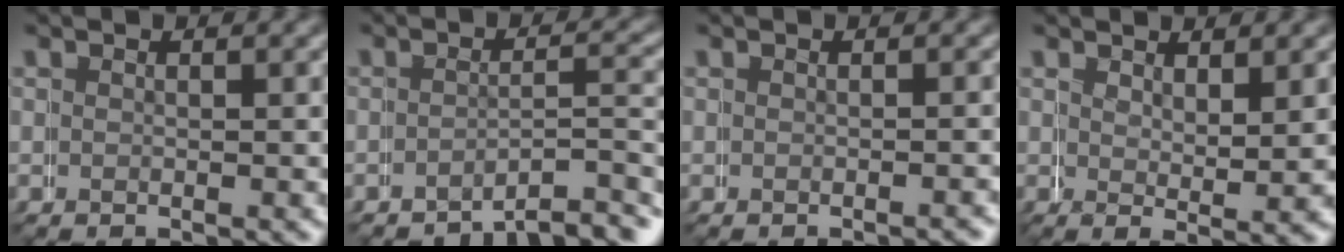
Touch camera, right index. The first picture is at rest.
{"total": 4.9, "force": [-4.5, 0.9, 1.9], "torque": [-0.016, -0.002, -0.069]}
{"total": 0.8, "force": [-0.7, 0.0, 0.3], "torque": [0.002, 0.007, -0.013]}
{"total": 2.1, "force": [1.2, 0.6, 1.7], "torque": [-0.028, -0.015, 0.023]}